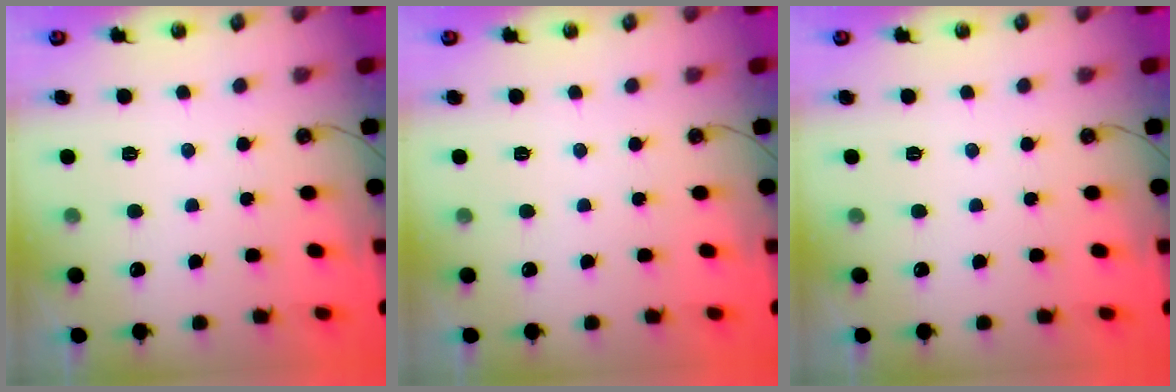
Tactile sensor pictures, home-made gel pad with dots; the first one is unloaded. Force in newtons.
{"total": 0.0}
{"total": 0.0}